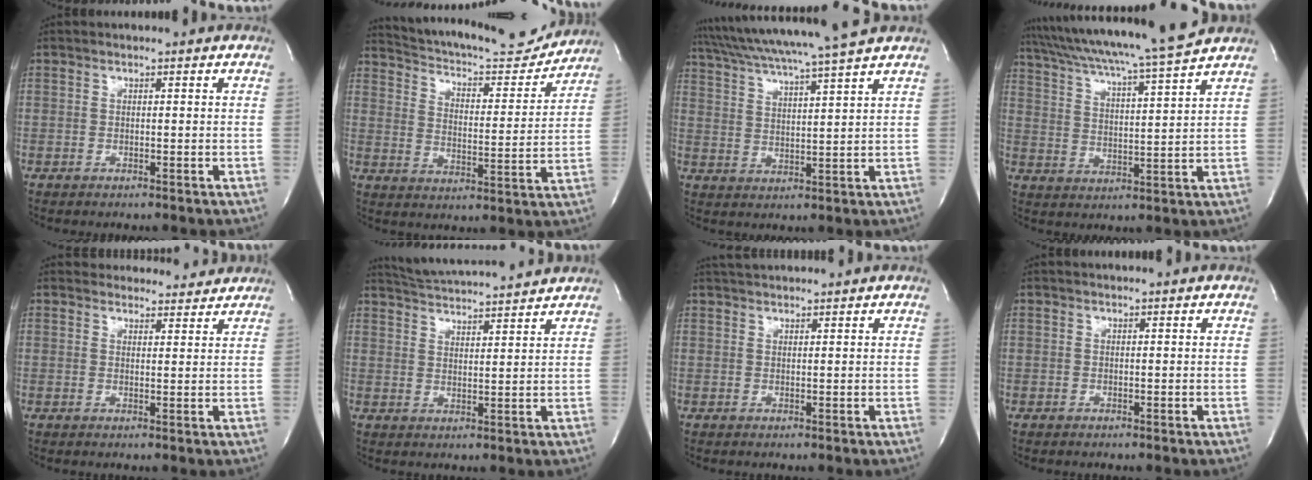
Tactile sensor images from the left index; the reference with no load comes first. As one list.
[{"total": 17.9, "force": [16.9, 3.3, 4.7], "torque": [-0.073, -0.020, 0.237]}, {"total": 14.7, "force": [12.7, -1.8, 7.2], "torque": [-0.131, 0.003, 0.193]}, {"total": 16.7, "force": [15.0, -1.7, 7.3], "torque": [-0.134, -0.015, 0.227]}, {"total": 7.9, "force": [7.5, 2.3, 0.5], "torque": [0.013, 0.007, 0.078]}, {"total": 12.2, "force": [11.6, 0.2, 3.9], "torque": [-0.076, 0.014, 0.170]}, {"total": 3.6, "force": [3.5, 0.1, 0.9], "torque": [-0.017, 0.028, 0.061]}, {"total": 0.9, "force": [0.8, 0.0, 0.3], "torque": [-0.007, 0.010, 0.014]}]